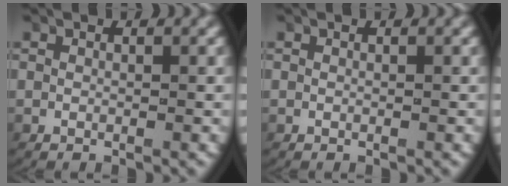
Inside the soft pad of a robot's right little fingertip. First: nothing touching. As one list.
[{"total": 0.0}]